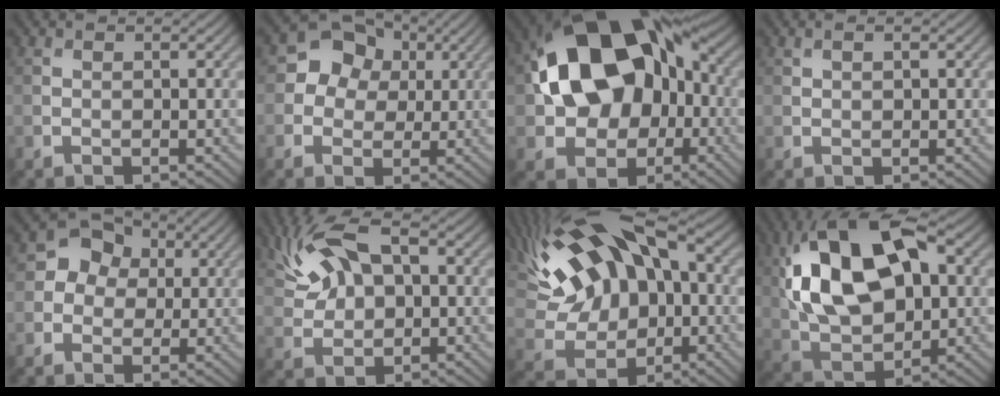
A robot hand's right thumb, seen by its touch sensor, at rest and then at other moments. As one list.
[{"total": 7.8, "force": [1.7, 6.8, 3.3], "torque": [-0.063, 0.030, 0.002]}, {"total": 17.1, "force": [1.7, 12.1, 12.0], "torque": [-0.196, 0.011, 0.019]}, {"total": 0.9, "force": [0.4, 0.4, 0.7], "torque": [-0.016, 0.001, 0.008]}, {"total": 5.8, "force": [0.8, 5.2, 2.6], "torque": [-0.043, 0.016, -0.010]}, {"total": 9.6, "force": [3.0, 5.7, 7.1], "torque": [-0.170, 0.021, 0.053]}, {"total": 17.4, "force": [4.0, 10.2, 13.5], "torque": [-0.283, 0.036, 0.061]}, {"total": 18.0, "force": [4.1, 10.3, 14.2], "torque": [-0.282, 0.028, 0.059]}]